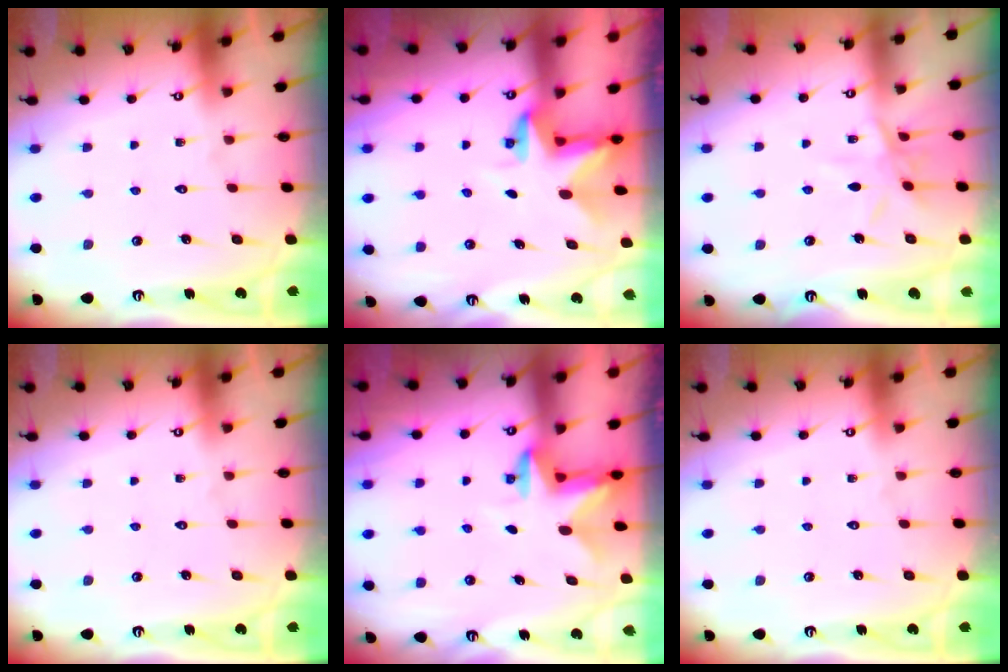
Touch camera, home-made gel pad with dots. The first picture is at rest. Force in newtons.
{"total": 3.0, "press": 3.0, "slide": 0.2}
{"total": 8.4, "press": 8.3, "slide": 0.6}
{"total": 0.0}
{"total": 2.8, "press": 2.8, "slide": 0.5}
{"total": 0.0}